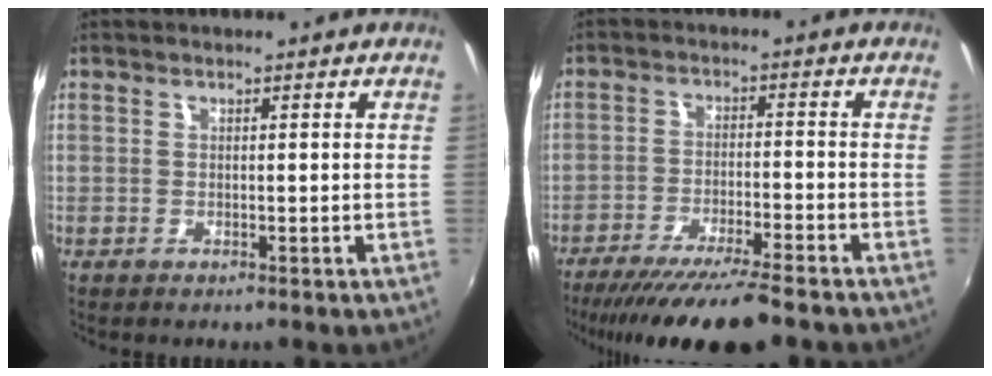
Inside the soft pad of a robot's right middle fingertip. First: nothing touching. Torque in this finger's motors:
{"motor_torque": [1.08, -1.05, 0.59, 0.11]}